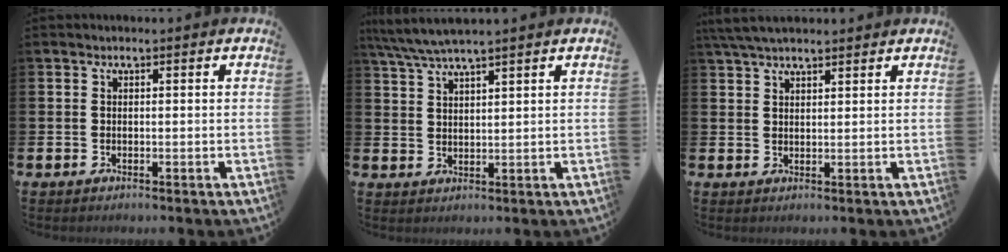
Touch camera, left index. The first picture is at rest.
{"total": 4.7, "force": [4.3, 0.0, 1.9], "torque": [-0.056, -0.010, 0.079]}
{"total": 4.4, "force": [3.9, 1.1, 1.8], "torque": [-0.042, -0.006, 0.074]}